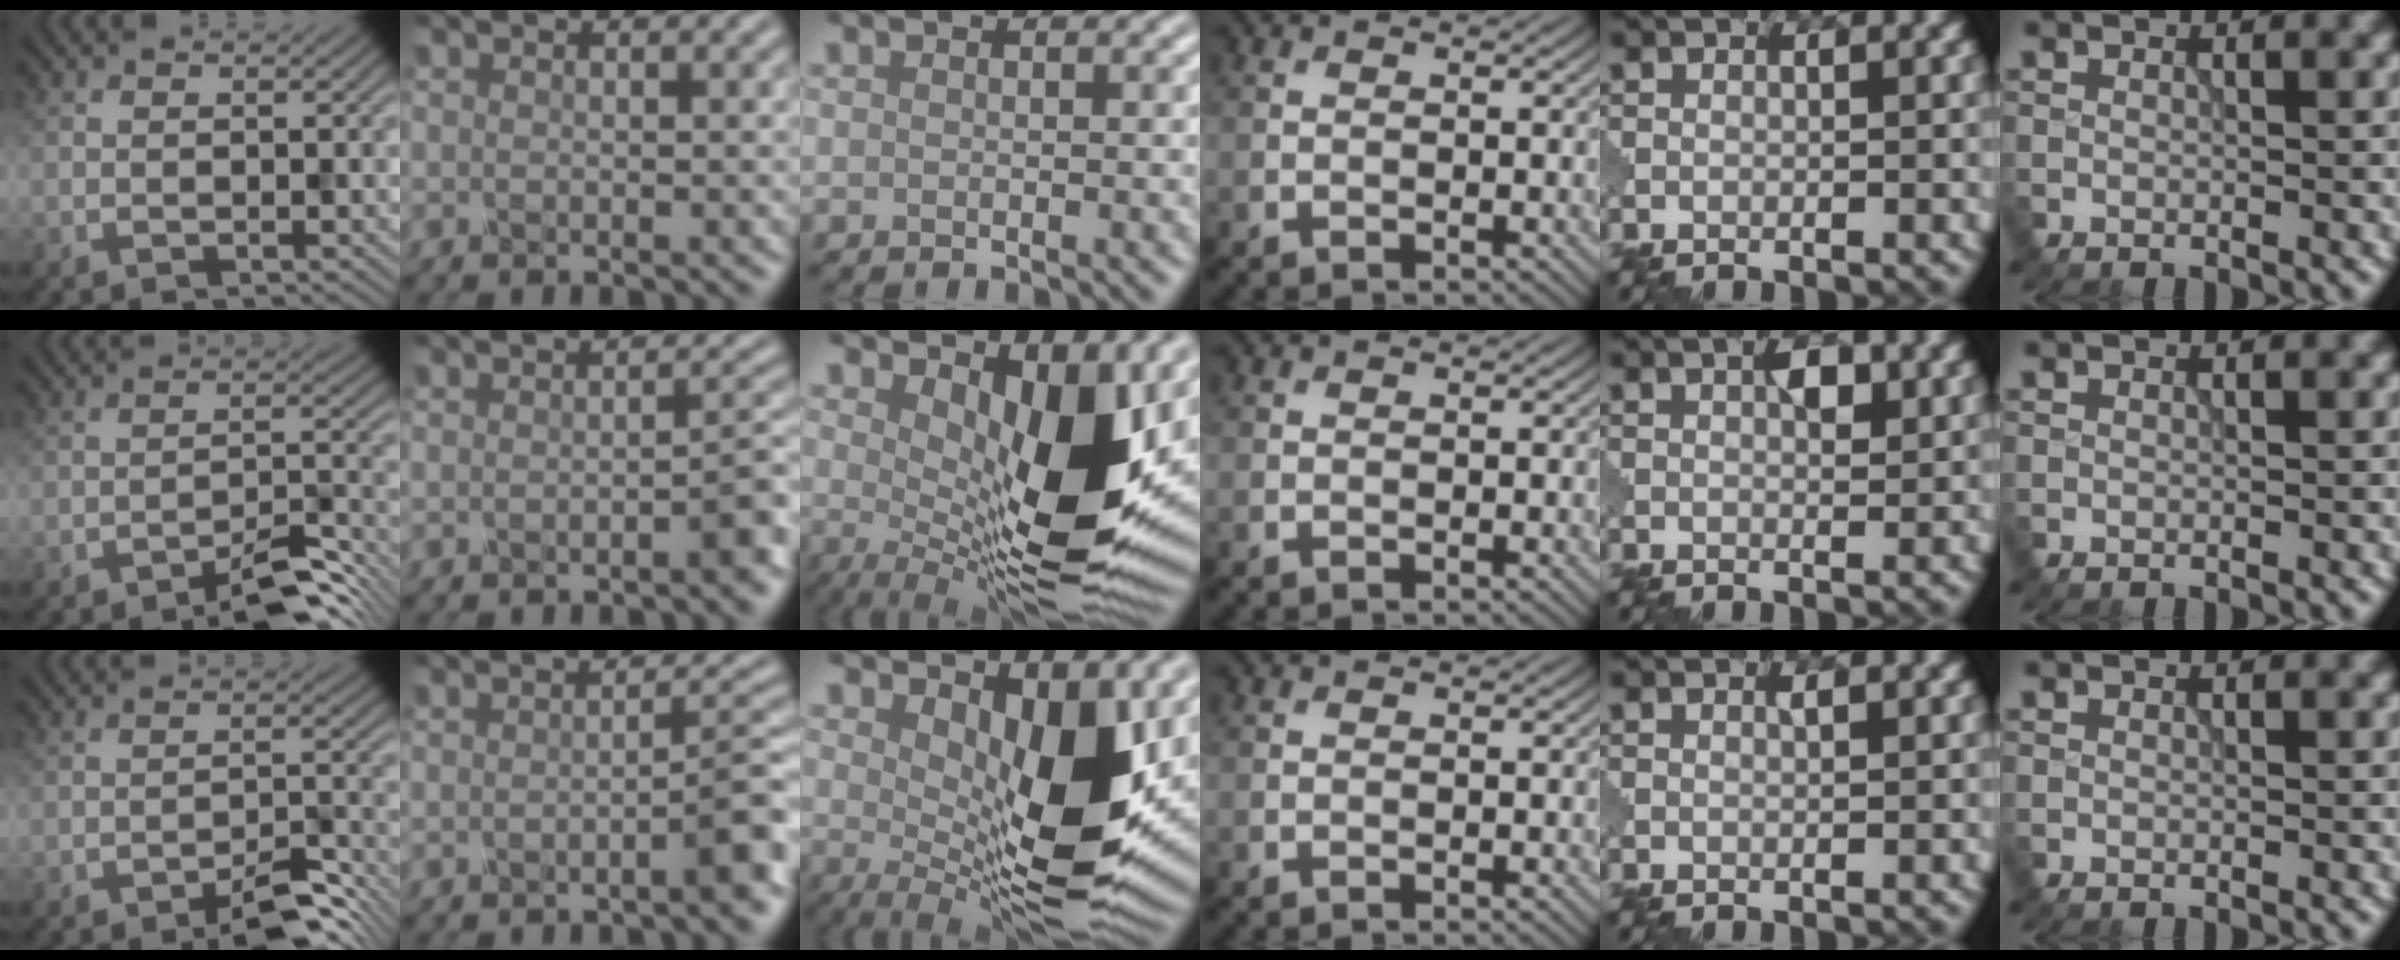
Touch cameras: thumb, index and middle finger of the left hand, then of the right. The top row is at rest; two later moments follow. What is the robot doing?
{"motion": "press", "object": "mechanical pencil"}